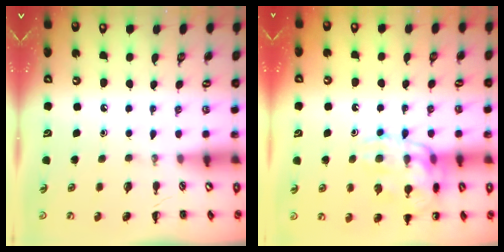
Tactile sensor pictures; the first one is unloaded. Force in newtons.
{"total": 16.3, "press": 16.1, "slide": 2.3}